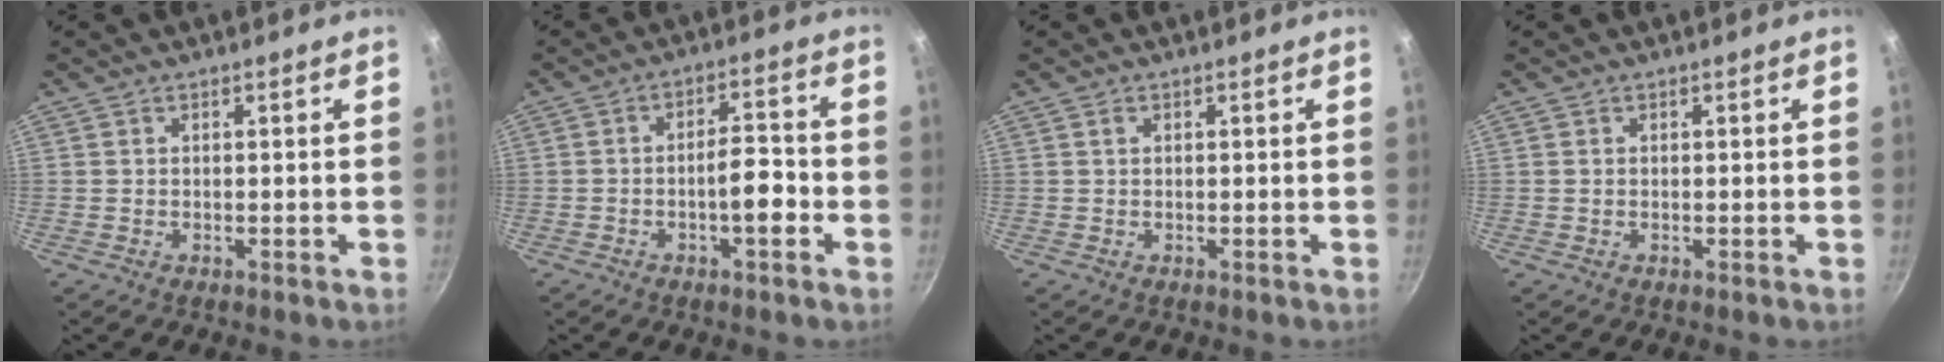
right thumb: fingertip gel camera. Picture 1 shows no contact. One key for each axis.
{"total": 6.1, "fx": -2.2, "fy": 2.2, "fz": 5.3, "tx": -0.066, "ty": 0.029, "tz": -0.037}
{"total": 0.5, "fx": 0.3, "fy": 0.3, "fz": 0.3, "tx": -0.006, "ty": 0.002, "tz": 0.005}
{"total": 0.0}